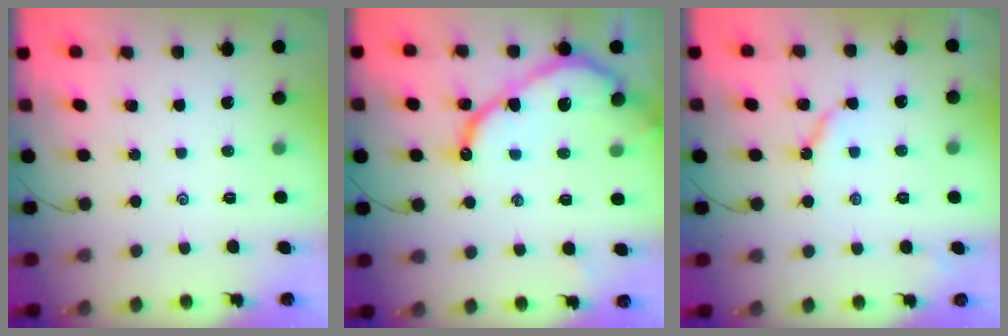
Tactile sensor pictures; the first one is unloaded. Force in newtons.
{"total": 11.7, "press": 11.6, "slide": 1.2}
{"total": 4.6, "press": 4.6, "slide": 0.4}